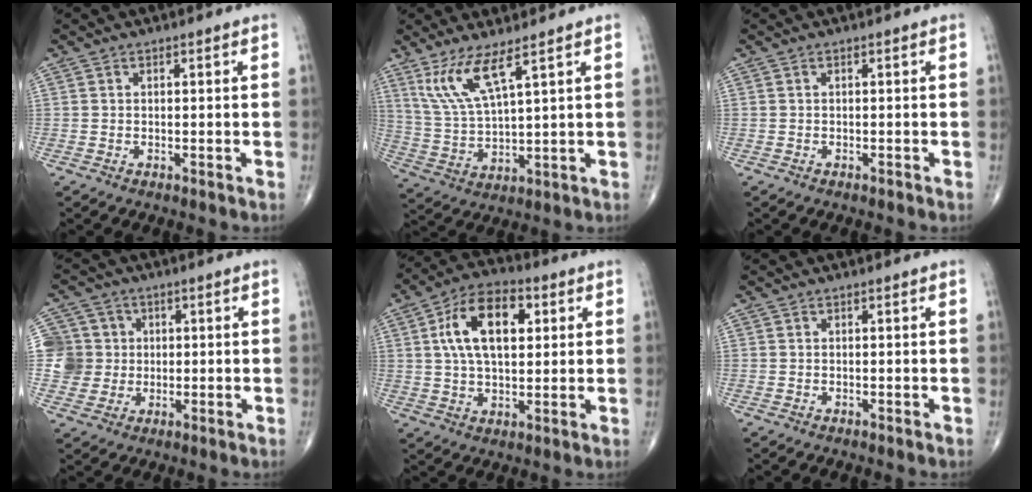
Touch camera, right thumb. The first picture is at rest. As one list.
[{"total": 9.0, "force": [5.5, 1.3, 7.0], "torque": [-0.155, -0.035, 0.122]}, {"total": 0.0}, {"total": 8.1, "force": [0.9, 8.0, 1.1], "torque": [0.010, 0.011, 0.017]}, {"total": 14.1, "force": [3.6, 7.8, 11.2], "torque": [-0.184, 0.009, 0.060]}, {"total": 0.0}]